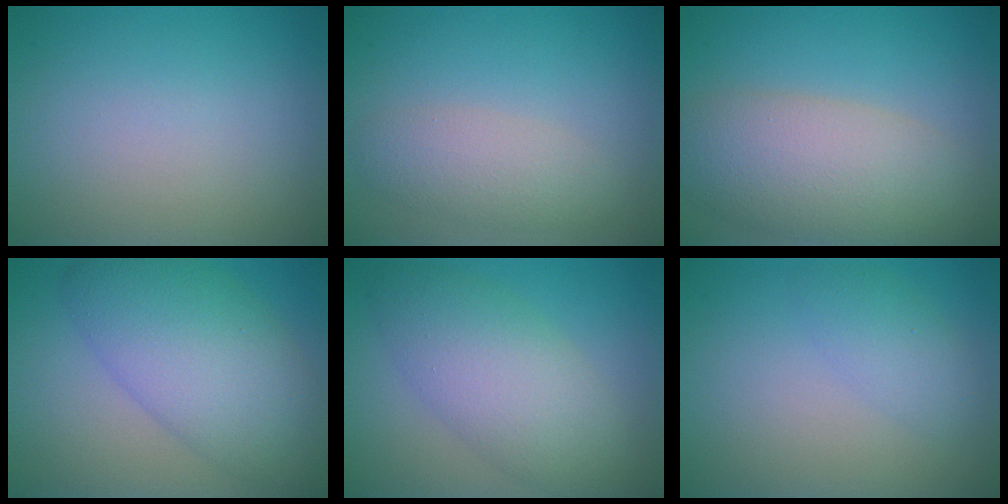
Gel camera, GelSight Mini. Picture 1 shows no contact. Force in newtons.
{"total": 2.9, "press": 2.9, "slide": 0.2}
{"total": 7.6, "press": 7.6, "slide": 0.4}
{"total": 8.8, "press": 8.8, "slide": 0.2}
{"total": 6.6, "press": 6.6, "slide": 0.1}
{"total": 2.1, "press": 2.1, "slide": 0.1}